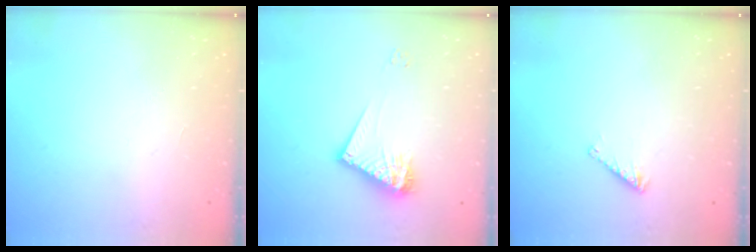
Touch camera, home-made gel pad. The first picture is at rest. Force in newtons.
{"total": 12.1, "press": 12.0, "slide": 1.1}
{"total": 3.2, "press": 3.2, "slide": 0.4}